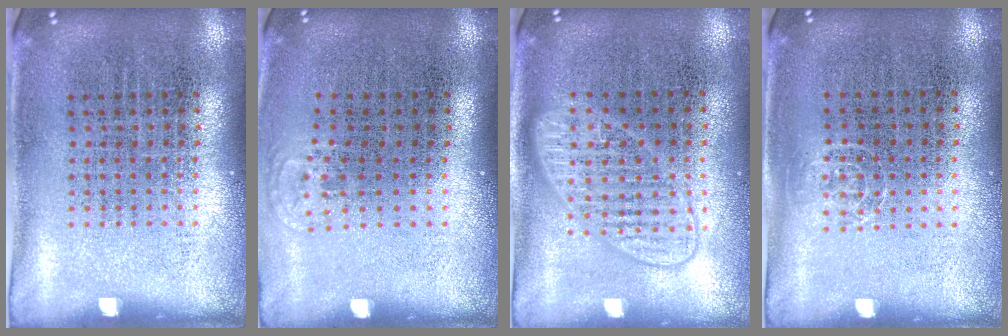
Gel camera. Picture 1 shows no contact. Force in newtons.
{"total": 0.6, "press": 0.5, "slide": 0.3}
{"total": 1.5, "press": 1.5, "slide": 0.2}
{"total": 0.6, "press": 0.5, "slide": 0.4}